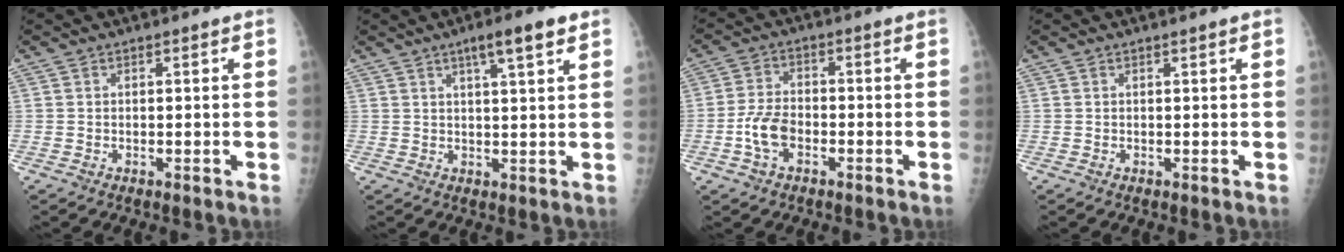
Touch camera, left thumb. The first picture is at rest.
{"total": 6.5, "force": [3.7, 0.9, 5.2], "torque": [-0.080, -0.009, 0.058]}
{"total": 6.4, "force": [-2.4, 3.9, 4.5], "torque": [-0.087, 0.018, -0.049]}
{"total": 0.6, "force": [0.3, 0.0, 0.5], "torque": [-0.007, 0.000, 0.005]}